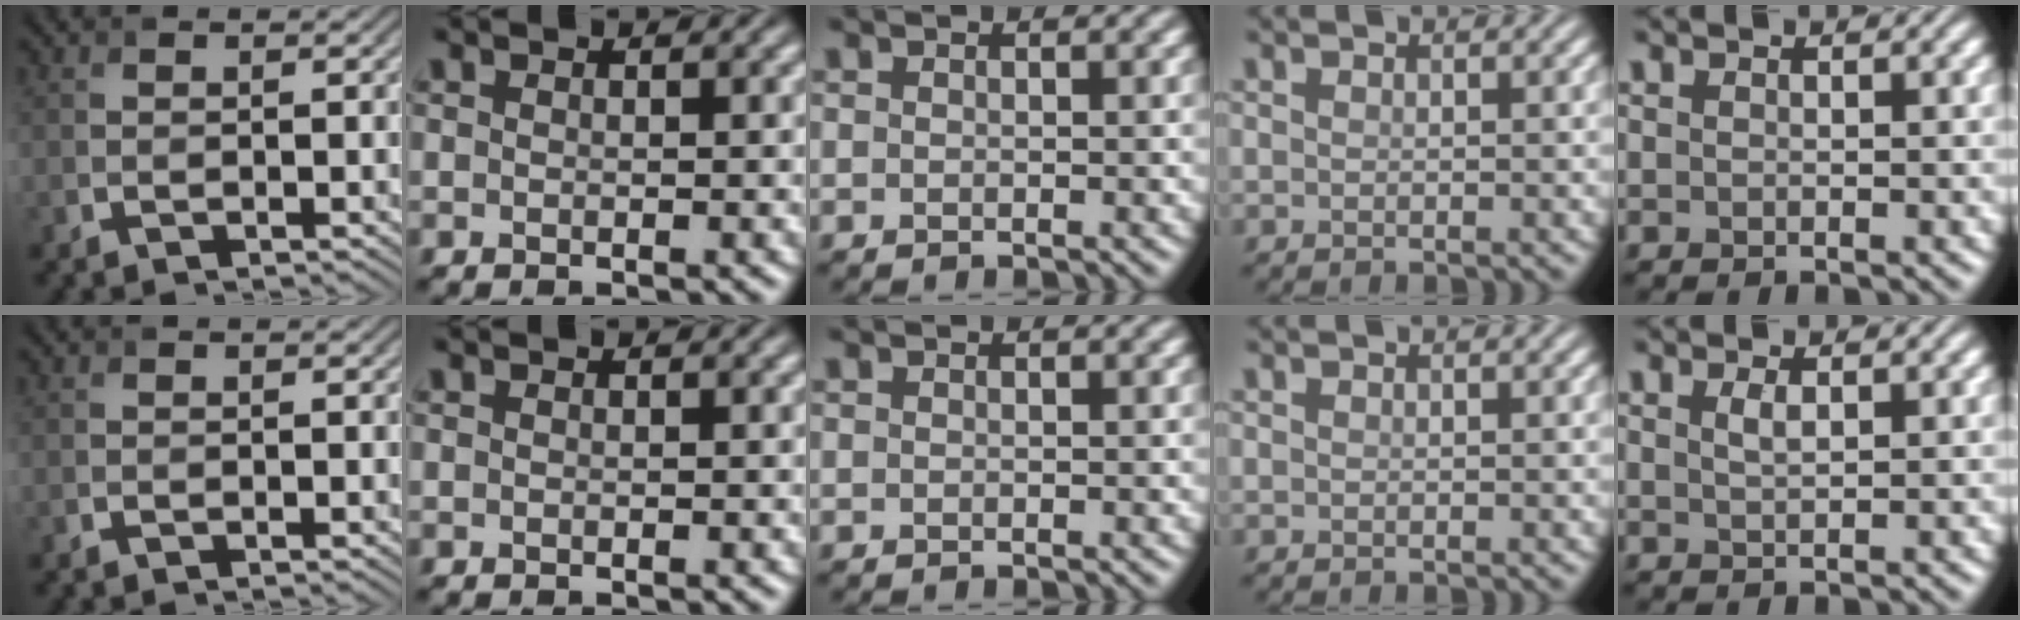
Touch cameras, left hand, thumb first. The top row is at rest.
{"thumb": {"total": 0.5, "force": [-0.4, 0.3, 0.2], "torque": [-0.004, -0.003, -0.006]}, "little": {"total": 1.0, "force": [0.5, 0.3, 0.9], "torque": [-0.018, 0.003, 0.010]}}